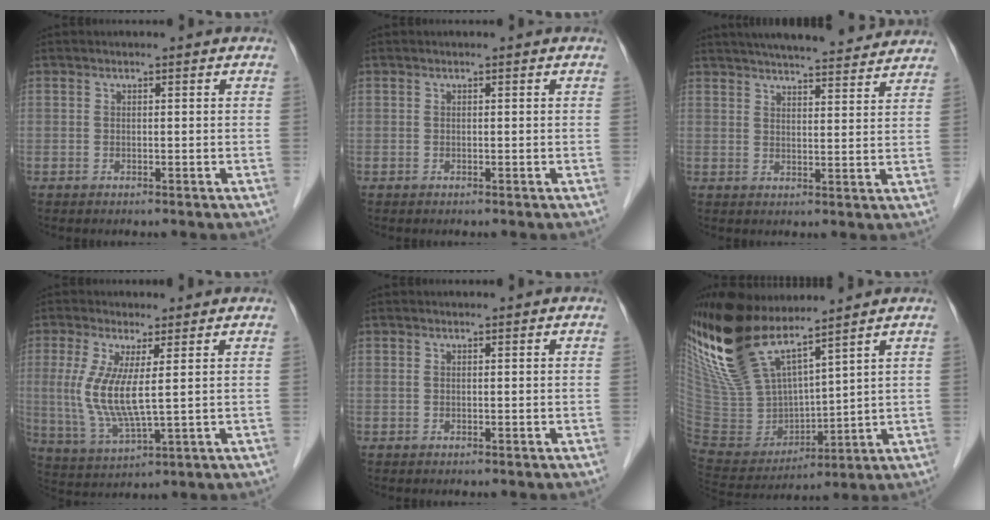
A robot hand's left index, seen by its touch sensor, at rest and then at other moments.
{"total": 0.0}
{"total": 18.3, "force": [16.6, 2.5, 7.3], "torque": [-0.106, 0.031, 0.220]}
{"total": 8.2, "force": [1.2, 1.1, 8.0], "torque": [-0.188, -0.014, 0.029]}
{"total": 0.0}
{"total": 20.3, "force": [15.4, 5.7, 12.0], "torque": [-0.268, 0.003, 0.308]}